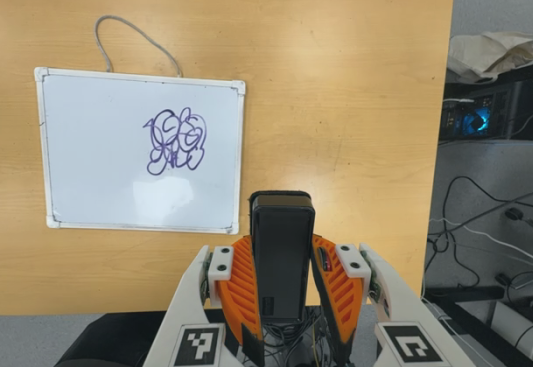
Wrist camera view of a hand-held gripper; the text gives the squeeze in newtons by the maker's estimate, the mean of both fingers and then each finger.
{"total": 4.6, "left": 3.1, "right": 6.1}